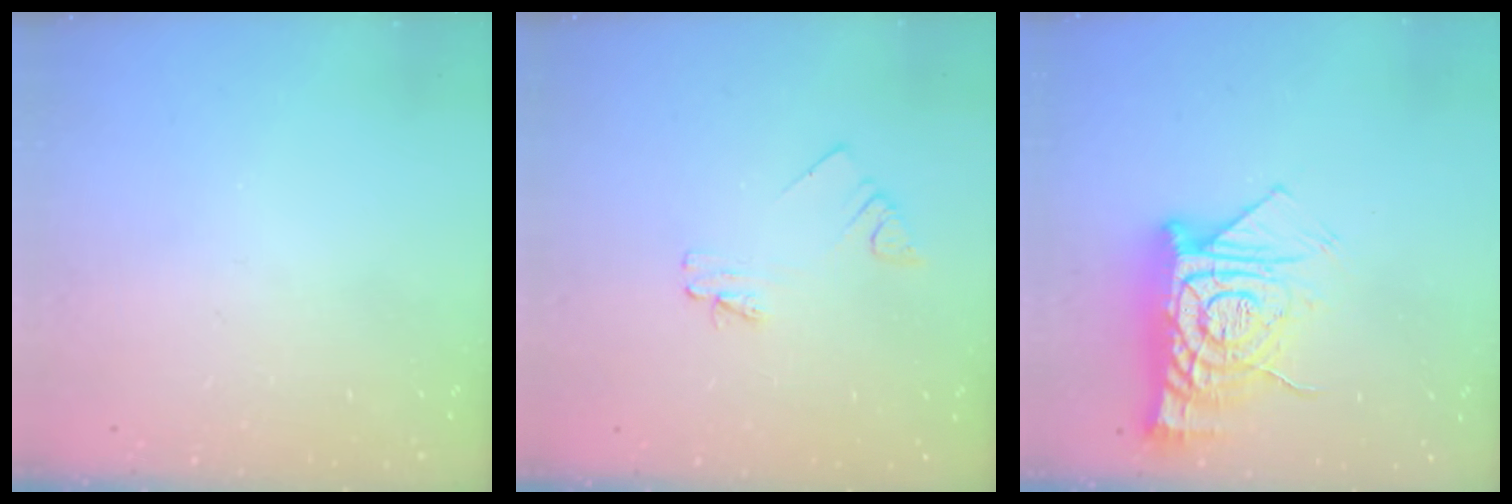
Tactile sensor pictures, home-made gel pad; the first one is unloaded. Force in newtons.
{"total": 2.4, "press": 2.4, "slide": 0.3}
{"total": 17.9, "press": 17.8, "slide": 1.7}